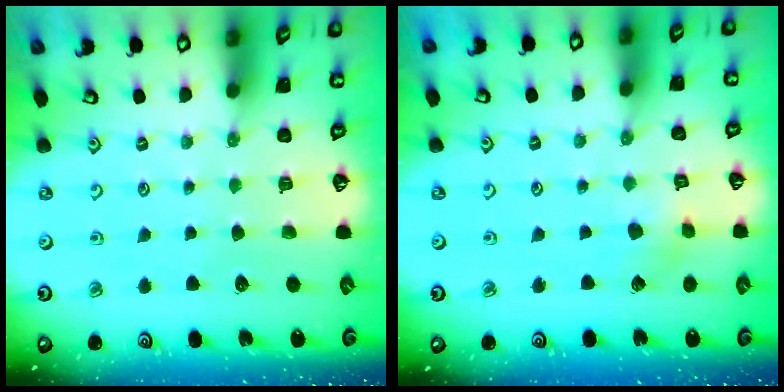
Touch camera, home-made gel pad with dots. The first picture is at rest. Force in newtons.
{"total": 4.3, "press": 4.3, "slide": 0.7}